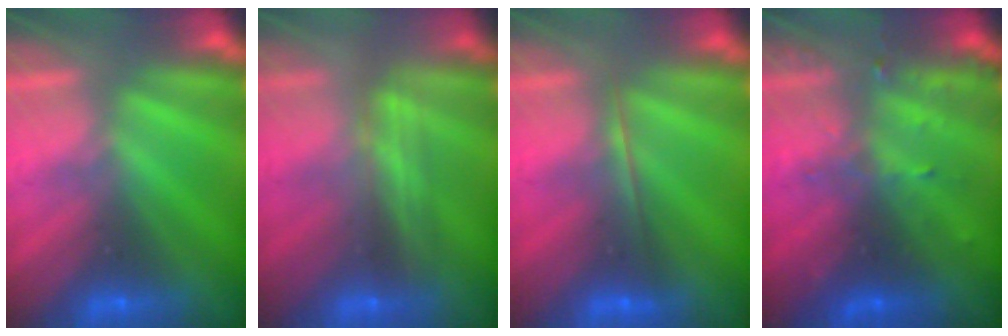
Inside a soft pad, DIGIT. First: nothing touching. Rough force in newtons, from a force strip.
{"total": 2.5}
{"total": 1.8}
{"total": 3.2}